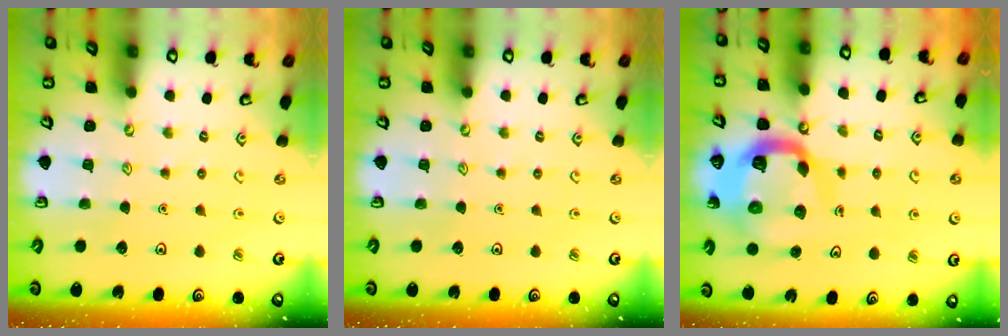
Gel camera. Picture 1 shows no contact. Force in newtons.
{"total": 0.0}
{"total": 12.3, "press": 12.3, "slide": 1.1}